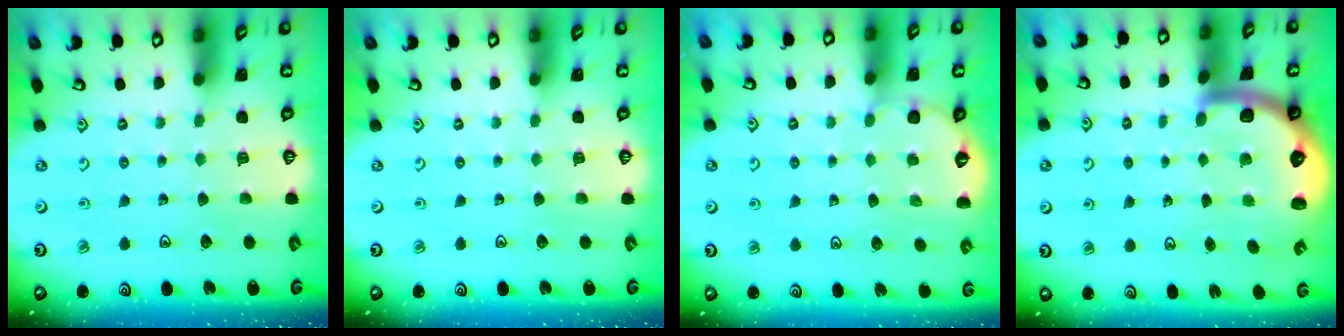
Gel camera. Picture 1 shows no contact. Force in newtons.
{"total": 0.0}
{"total": 3.3, "press": 2.9, "slide": 1.6}
{"total": 5.4, "press": 5.1, "slide": 1.7}